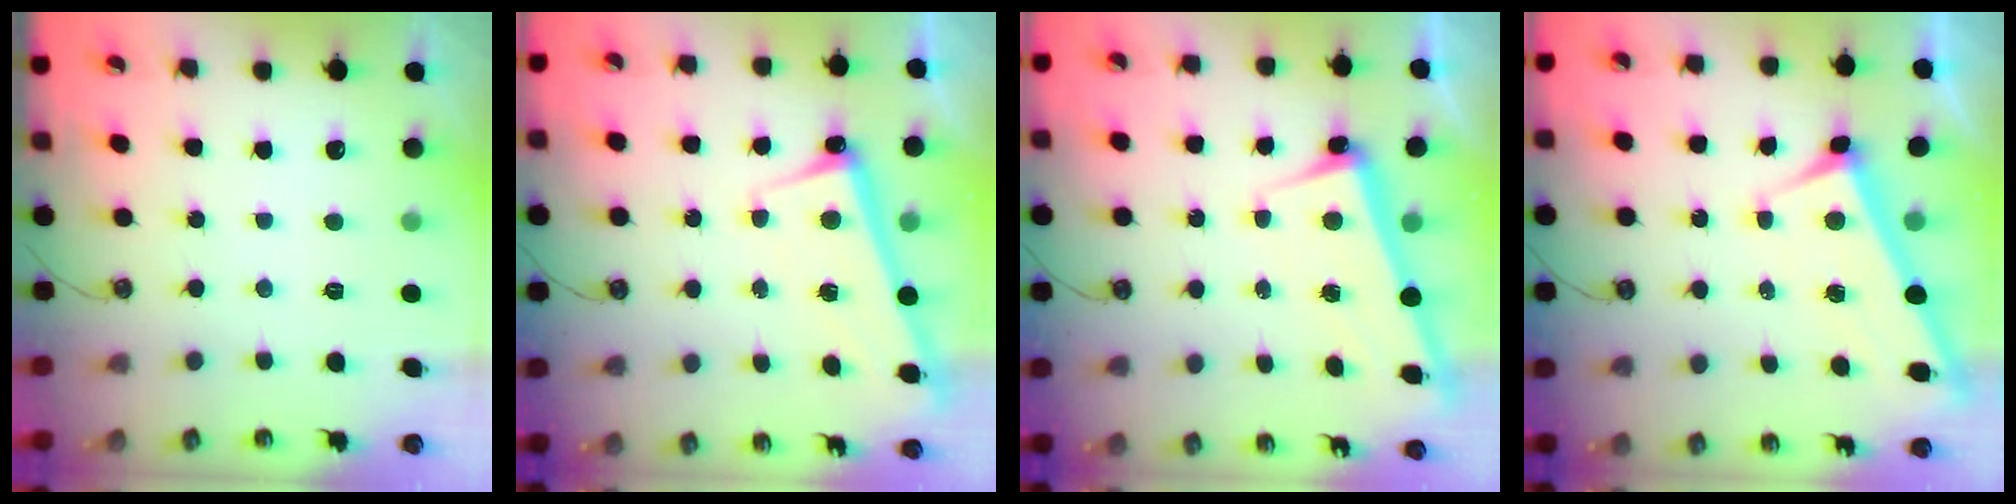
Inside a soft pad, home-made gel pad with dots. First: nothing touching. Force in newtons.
{"total": 2.7, "press": 2.6, "slide": 0.4}
{"total": 2.4, "press": 2.4, "slide": 0.5}
{"total": 3.5, "press": 3.5, "slide": 0.3}